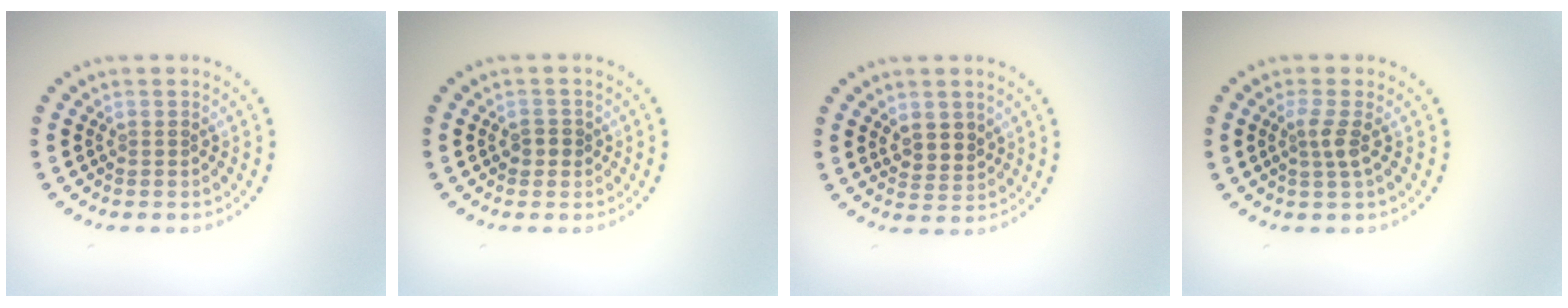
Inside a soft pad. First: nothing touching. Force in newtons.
{"total": 1.3, "press": 1.2, "slide": 0.5}
{"total": 2.3, "press": 2.1, "slide": 1.0}
{"total": 1.8, "press": 1.3, "slide": 1.2}